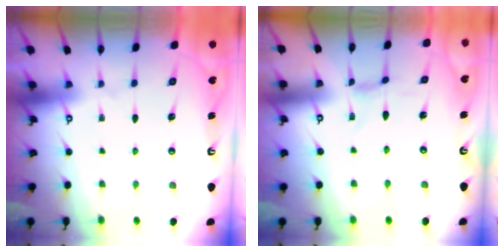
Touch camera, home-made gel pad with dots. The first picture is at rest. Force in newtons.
{"total": 0.0}